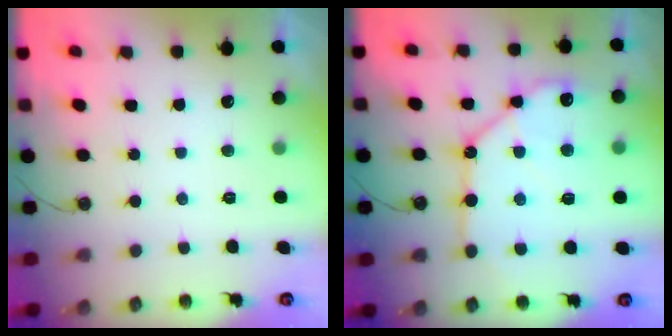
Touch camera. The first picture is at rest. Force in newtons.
{"total": 14.9, "press": 14.8, "slide": 1.7}